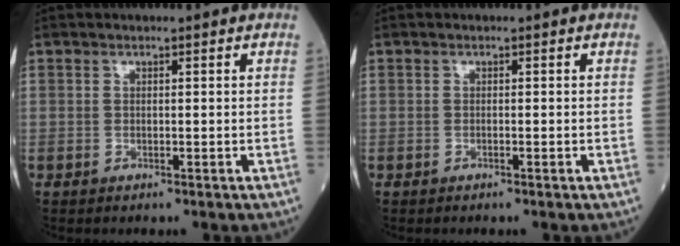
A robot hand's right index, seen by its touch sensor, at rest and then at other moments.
{"total": 0.0}